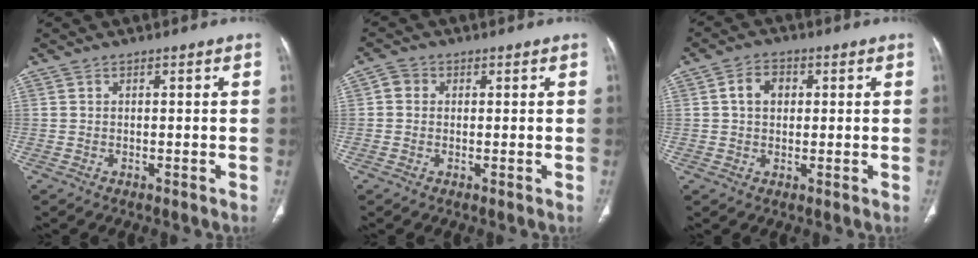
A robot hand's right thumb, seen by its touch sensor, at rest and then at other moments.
{"total": 2.4, "force": [0.3, 2.2, 1.0], "torque": [-0.007, 0.005, 0.002]}
{"total": 4.4, "force": [0.9, 3.3, 2.8], "torque": [-0.039, 0.010, 0.012]}